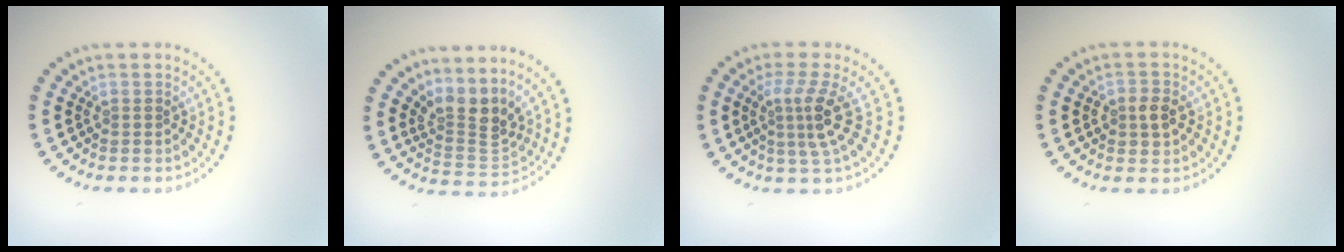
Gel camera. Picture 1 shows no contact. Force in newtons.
{"total": 3.4, "press": 2.4, "slide": 2.5}
{"total": 3.4, "press": 2.3, "slide": 2.5}
{"total": 2.0, "press": 2.0, "slide": 0.2}